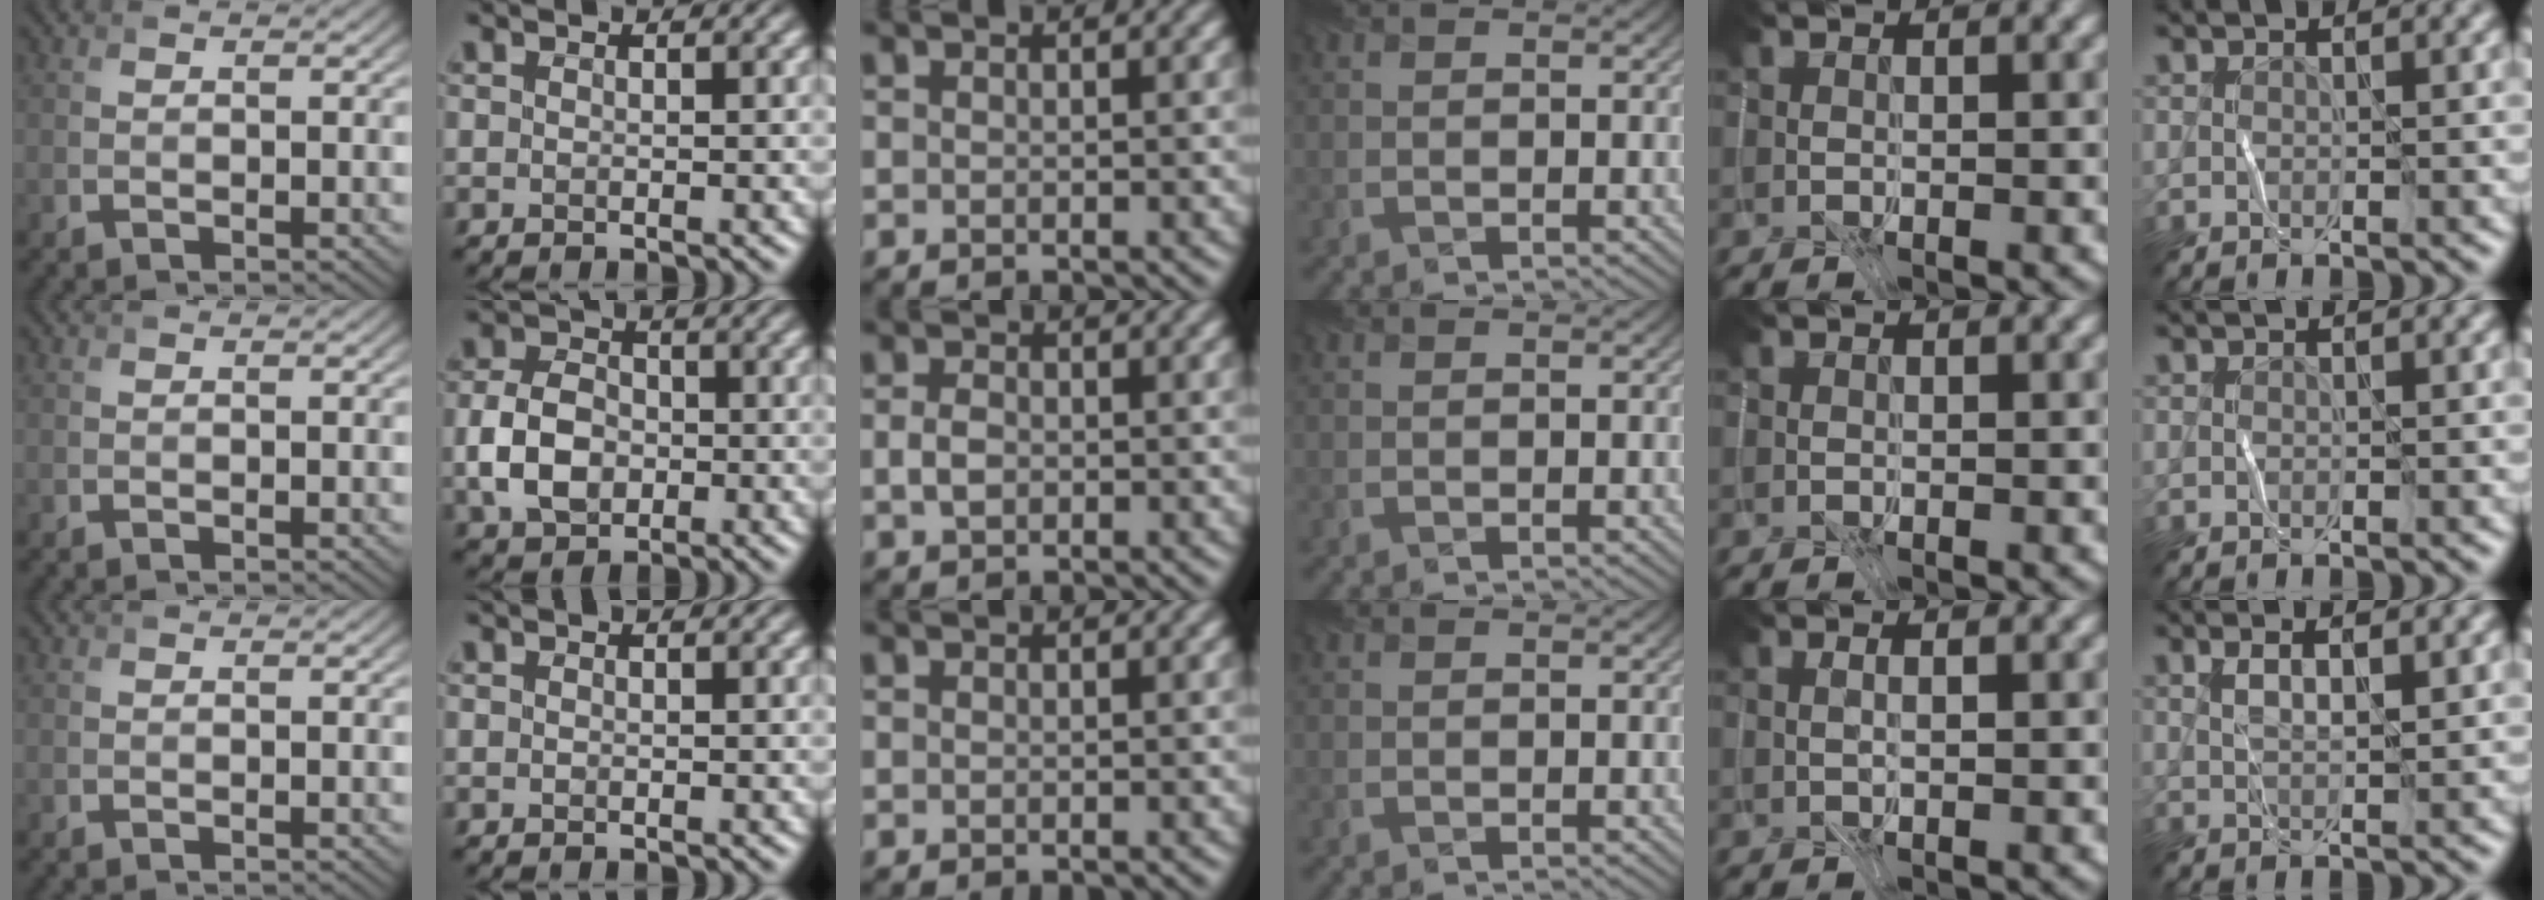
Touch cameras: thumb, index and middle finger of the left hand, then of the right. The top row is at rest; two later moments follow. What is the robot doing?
{"motion": "fold", "object": "coffee filter"}